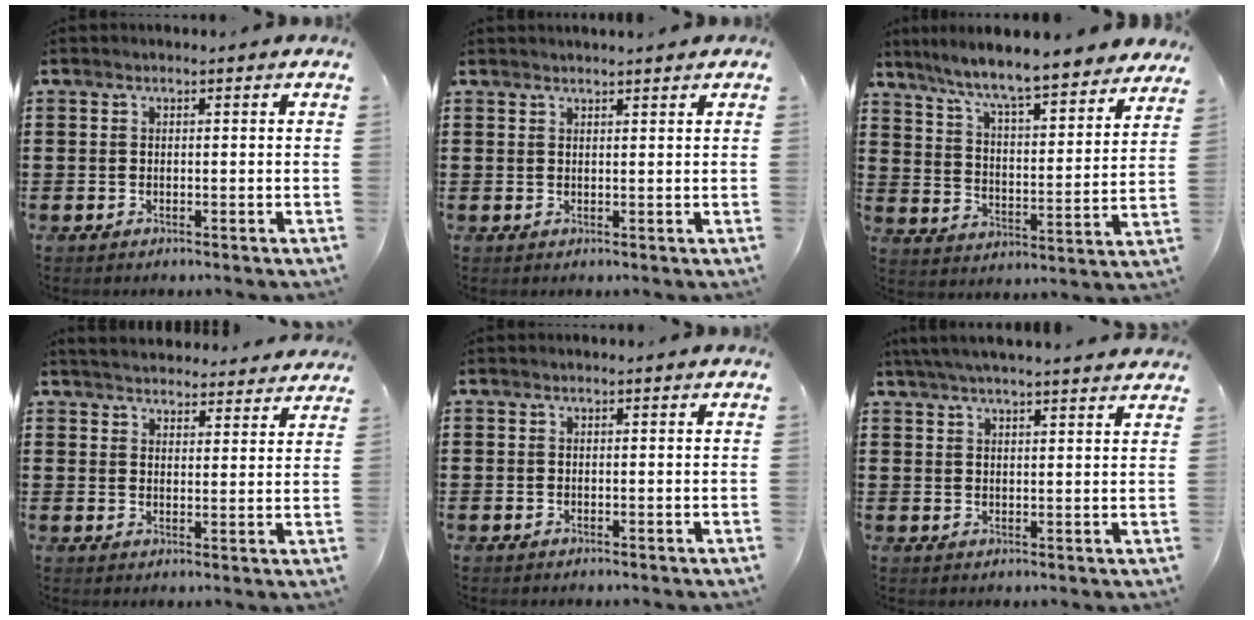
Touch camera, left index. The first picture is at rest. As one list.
[{"total": 1.2, "force": [1.2, 0.0, 0.2], "torque": [-0.006, 0.000, 0.023]}, {"total": 7.5, "force": [6.7, -0.1, 3.4], "torque": [-0.093, -0.048, 0.110]}, {"total": 4.0, "force": [4.0, 0.0, 0.3], "torque": [-0.019, -0.020, 0.071]}, {"total": 0.0}, {"total": 3.9, "force": [3.7, -0.4, 1.4], "torque": [-0.039, -0.008, 0.066]}]